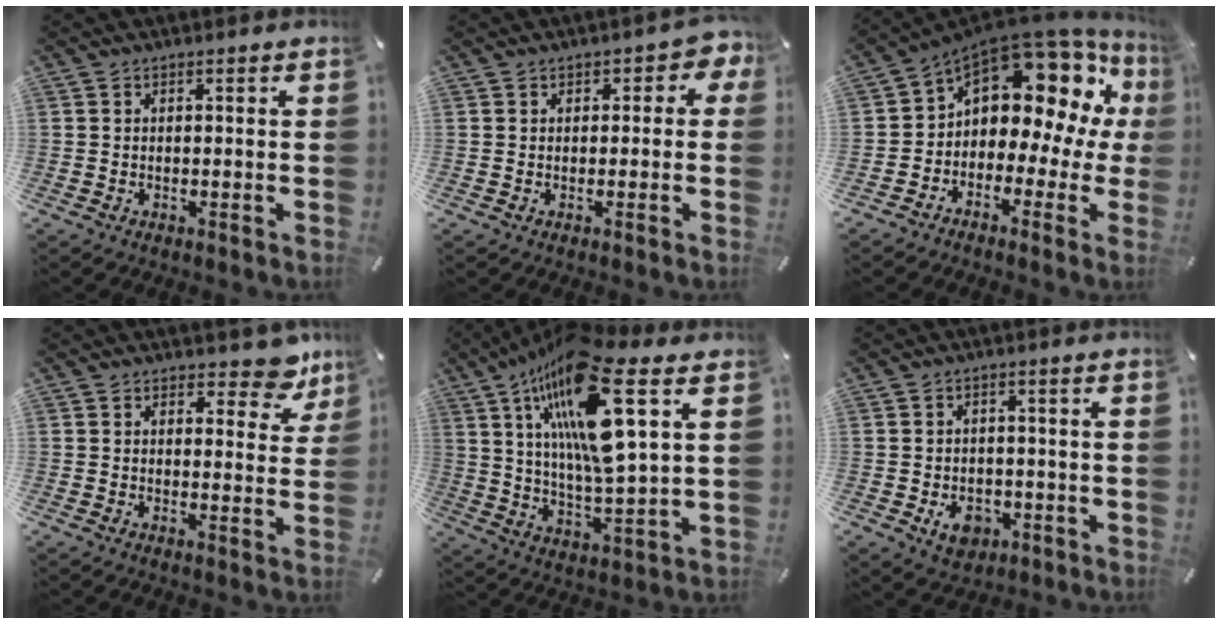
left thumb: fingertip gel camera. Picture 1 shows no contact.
{"total": 2.7, "force": [0.5, 2.0, 1.7], "torque": [-0.010, -0.002, 0.002]}
{"total": 13.4, "force": [6.6, 8.5, 8.1], "torque": [-0.117, -0.057, 0.108]}
{"total": 7.9, "force": [5.9, 3.8, 3.8], "torque": [-0.027, -0.042, 0.097]}
{"total": 21.2, "force": [10.1, 5.4, 17.9], "torque": [-0.361, -0.049, 0.149]}
{"total": 5.8, "force": [-2.0, 4.4, 3.1], "torque": [-0.047, 0.003, -0.037]}